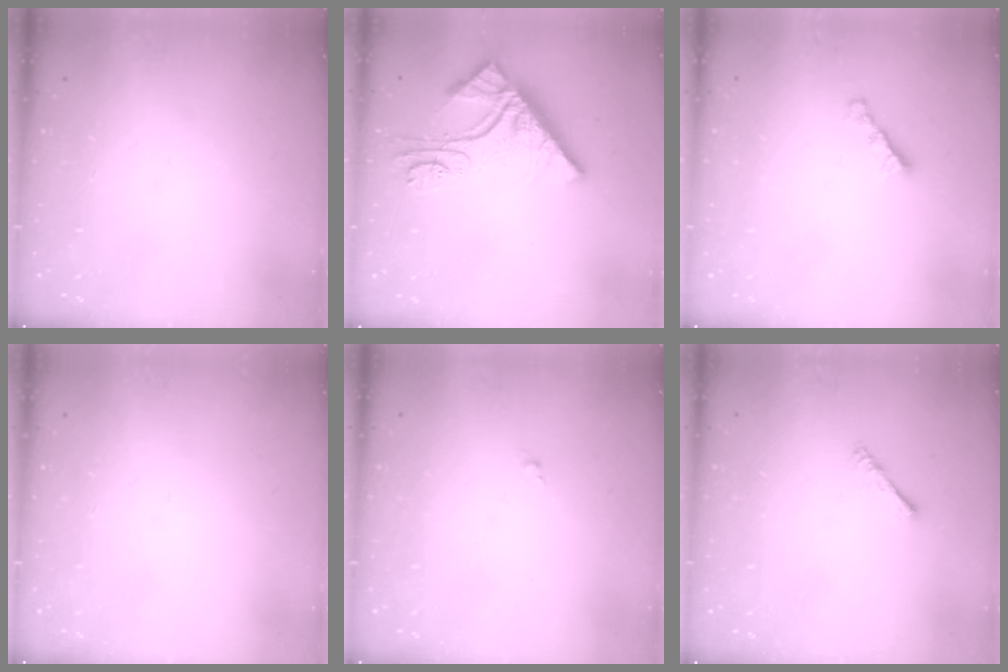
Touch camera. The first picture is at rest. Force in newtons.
{"total": 11.8, "press": 11.7, "slide": 0.9}
{"total": 3.0, "press": 3.0, "slide": 0.1}
{"total": 0.0}
{"total": 0.0}
{"total": 2.2, "press": 2.1, "slide": 0.5}